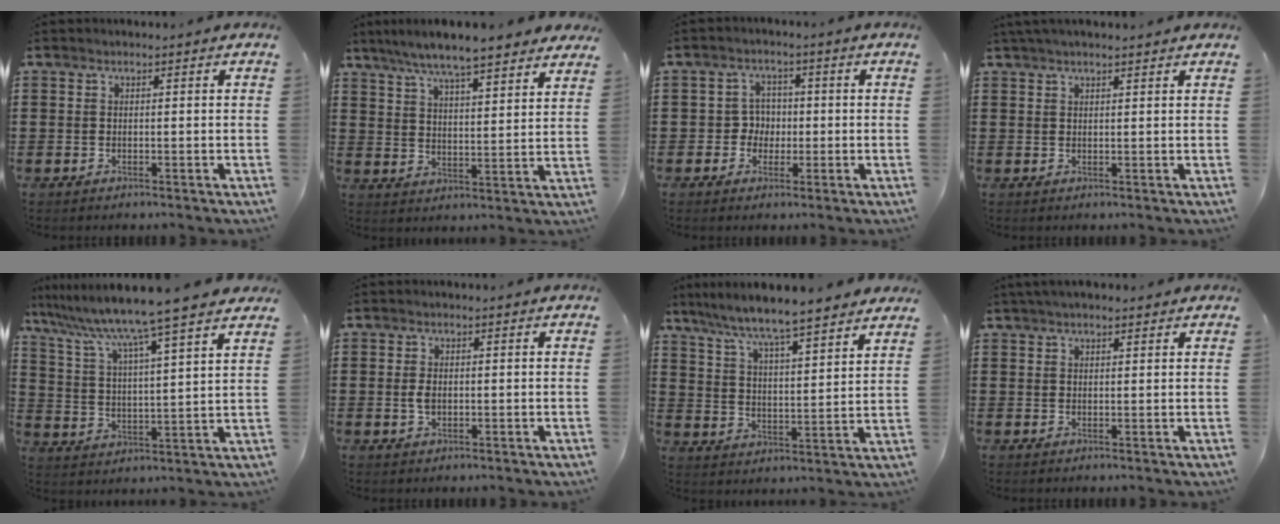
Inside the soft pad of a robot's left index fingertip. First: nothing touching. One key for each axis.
{"total": 6.8, "fx": 6.2, "fy": 0.1, "fz": 2.8, "tx": -0.079, "ty": -0.027, "tz": 0.106}
{"total": 3.7, "fx": -0.5, "fy": 3.4, "fz": 1.3, "tx": -0.037, "ty": 0.008, "tz": -0.014}
{"total": 1.8, "fx": 1.6, "fy": 0.1, "fz": 1.0, "tx": -0.020, "ty": 0.002, "tz": 0.029}
{"total": 8.6, "fx": 7.6, "fy": -1.4, "fz": 3.8, "tx": -0.106, "ty": -0.057, "tz": 0.120}
{"total": 2.1, "fx": 0.0, "fy": 1.2, "fz": 1.8, "tx": -0.043, "ty": 0.001, "tz": -0.003}
{"total": 5.6, "fx": 5.2, "fy": -0.5, "fz": 1.8, "tx": -0.063, "ty": -0.039, "tz": 0.082}
{"total": 2.2, "fx": 1.7, "fy": 0.6, "fz": 1.1, "tx": -0.025, "ty": 0.005, "tz": 0.033}